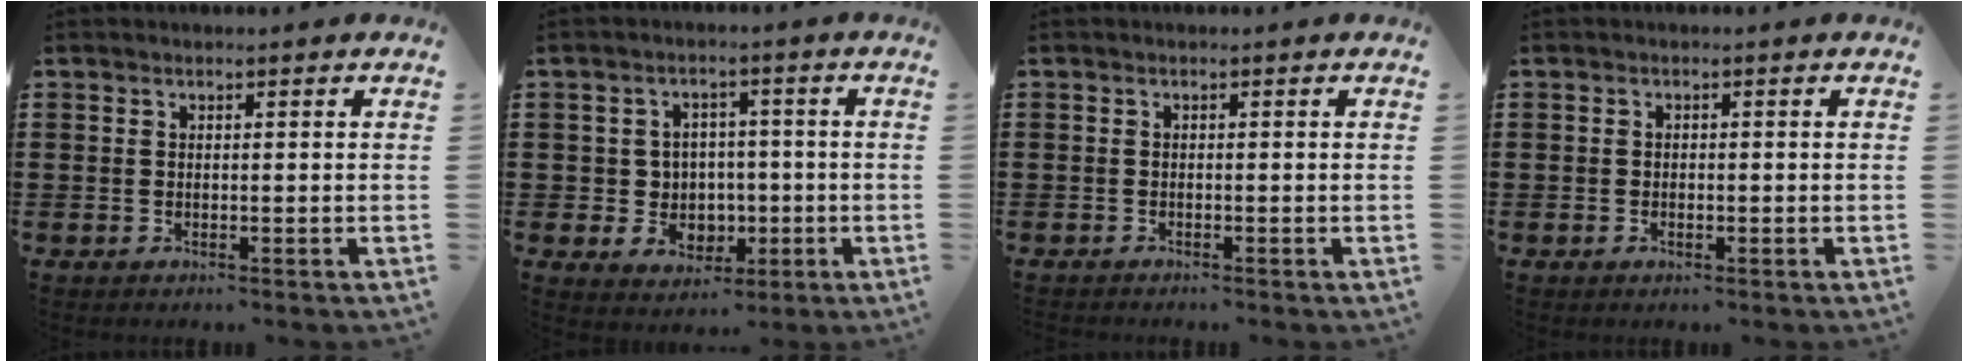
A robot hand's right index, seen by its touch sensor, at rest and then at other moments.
{"total": 4.6, "force": [-0.2, 4.5, 1.1], "torque": [-0.036, 0.005, -0.005]}
{"total": 0.7, "force": [-0.7, -0.1, 0.0], "torque": [0.000, -0.003, -0.014]}
{"total": 0.6, "force": [-0.3, 0.2, 0.4], "torque": [-0.010, -0.005, -0.004]}